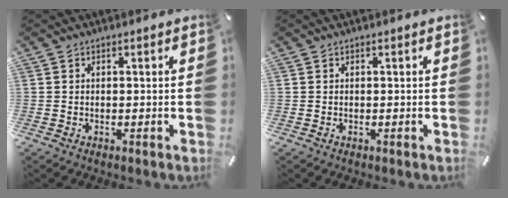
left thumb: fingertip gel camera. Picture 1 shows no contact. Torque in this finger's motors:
{"motor_torque": [-0.01, 0.01, 0.00, 0.00, 0.00]}